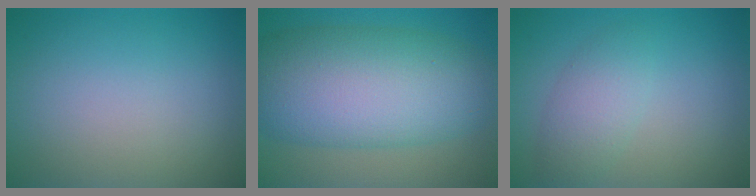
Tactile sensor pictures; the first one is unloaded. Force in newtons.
{"total": 12.2, "press": 12.2, "slide": 0.2}
{"total": 2.9, "press": 2.9, "slide": 0.0}